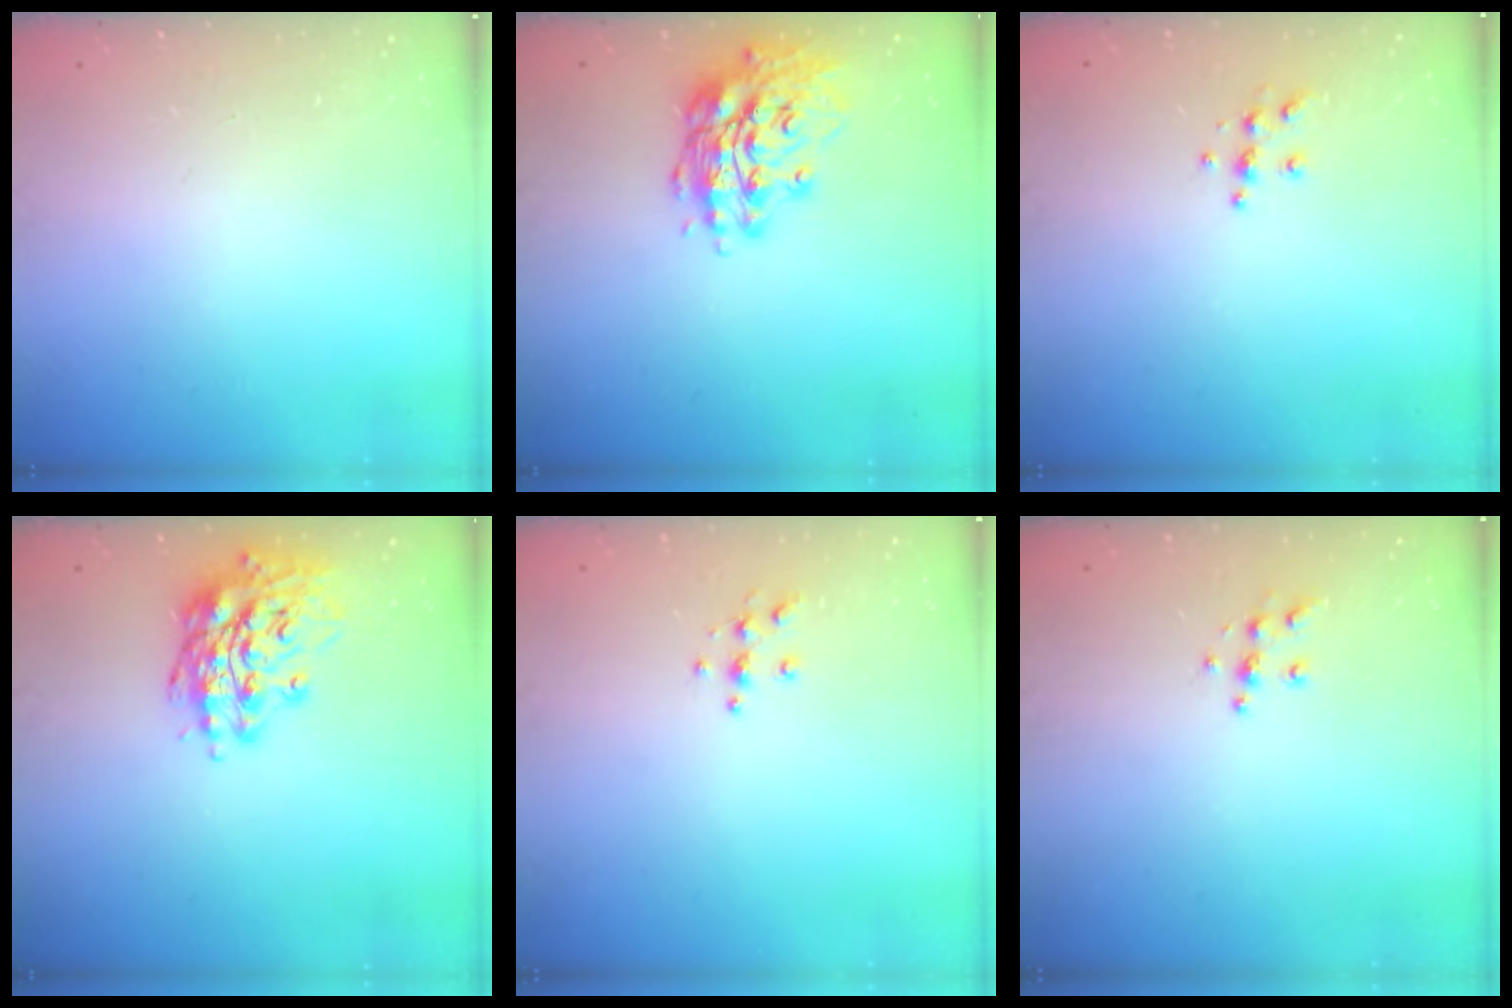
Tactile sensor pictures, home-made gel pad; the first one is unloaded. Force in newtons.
{"total": 15.0, "press": 14.7, "slide": 2.6}
{"total": 5.5, "press": 5.5, "slide": 0.5}
{"total": 16.0, "press": 15.8, "slide": 2.7}
{"total": 4.2, "press": 4.2, "slide": 0.3}
{"total": 5.9, "press": 5.9, "slide": 0.5}